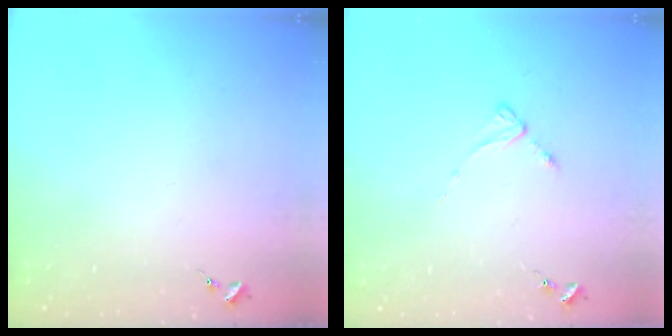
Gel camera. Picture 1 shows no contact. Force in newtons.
{"total": 2.5, "press": 2.5, "slide": 0.3}